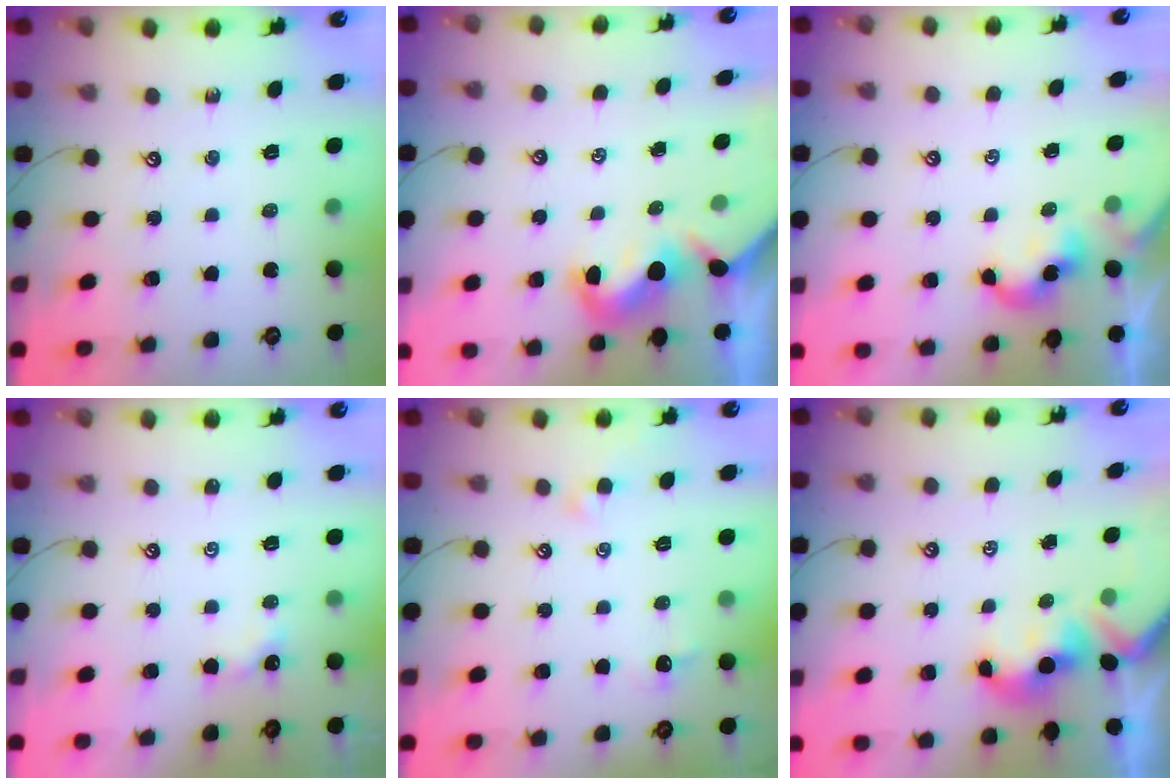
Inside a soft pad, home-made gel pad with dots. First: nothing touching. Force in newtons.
{"total": 2.1, "press": 1.9, "slide": 1.0}
{"total": 0.6, "press": 0.5, "slide": 0.2}
{"total": 0.5, "press": 0.4, "slide": 0.3}
{"total": 0.7, "press": 0.4, "slide": 0.5}
{"total": 1.6, "press": 1.5, "slide": 0.7}